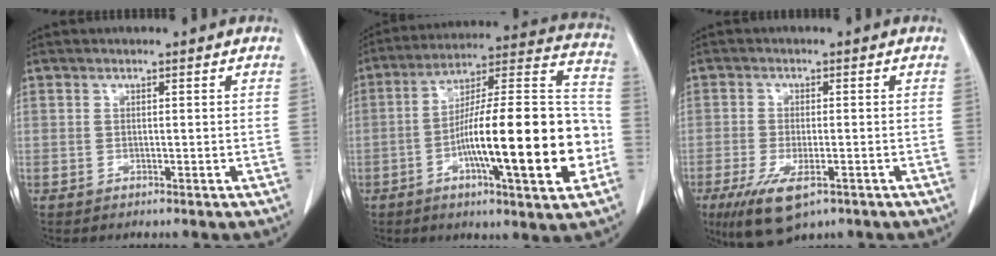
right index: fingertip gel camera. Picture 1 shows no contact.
{"total": 23.3, "force": [-6.0, 2.9, 22.3], "torque": [-0.318, 0.010, -0.094]}
{"total": 8.4, "force": [-4.6, 2.8, 6.4], "torque": [-0.117, -0.021, -0.073]}